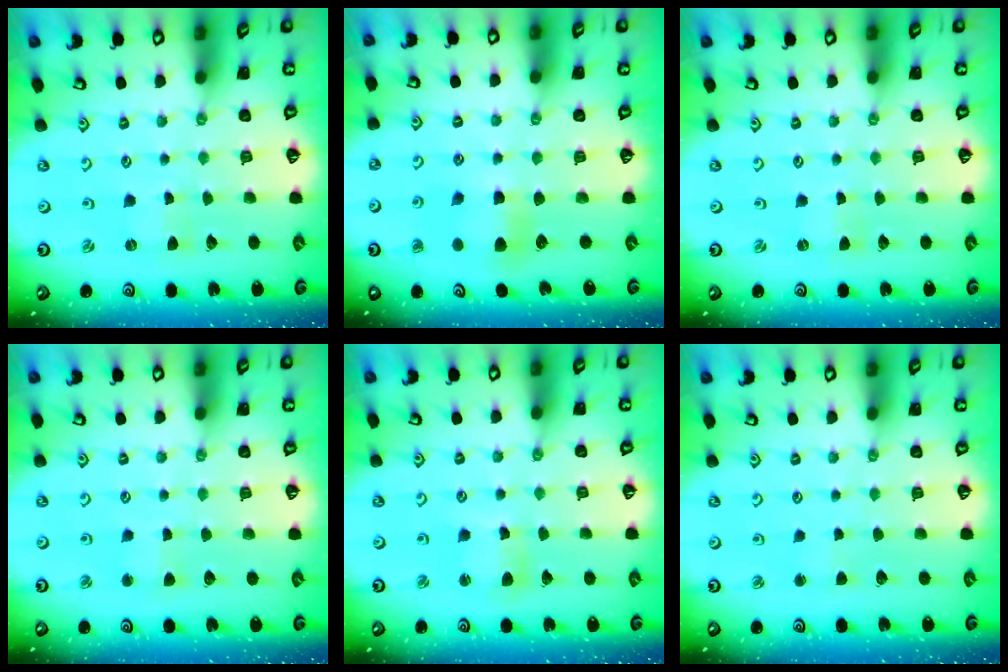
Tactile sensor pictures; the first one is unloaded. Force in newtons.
{"total": 5.9, "press": 5.9, "slide": 0.4}
{"total": 0.0}
{"total": 2.7, "press": 2.7, "slide": 0.3}
{"total": 5.1, "press": 5.1, "slide": 0.7}
{"total": 1.6, "press": 1.5, "slide": 0.2}